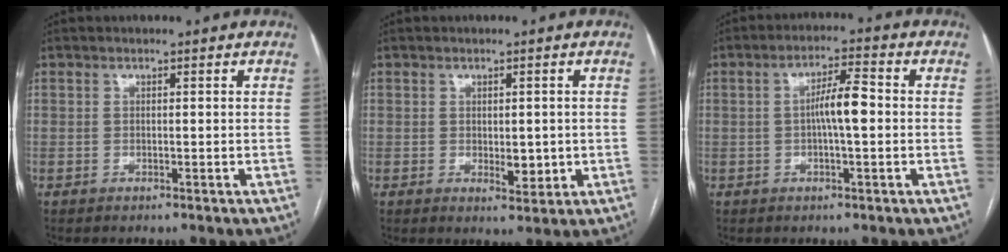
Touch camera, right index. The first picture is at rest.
{"total": 3.5, "force": [-0.3, 1.8, 3.0], "torque": [-0.039, -0.005, 0.005]}
{"total": 5.8, "force": [-0.1, 0.9, 5.7], "torque": [-0.103, 0.012, -0.004]}